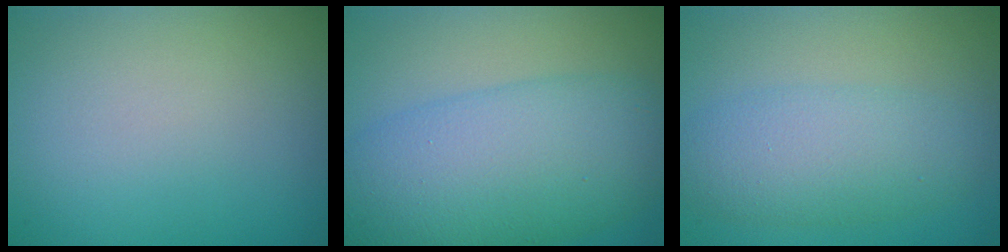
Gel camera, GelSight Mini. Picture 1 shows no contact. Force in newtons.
{"total": 10.0, "press": 10.0, "slide": 0.3}
{"total": 4.9, "press": 4.9, "slide": 0.1}